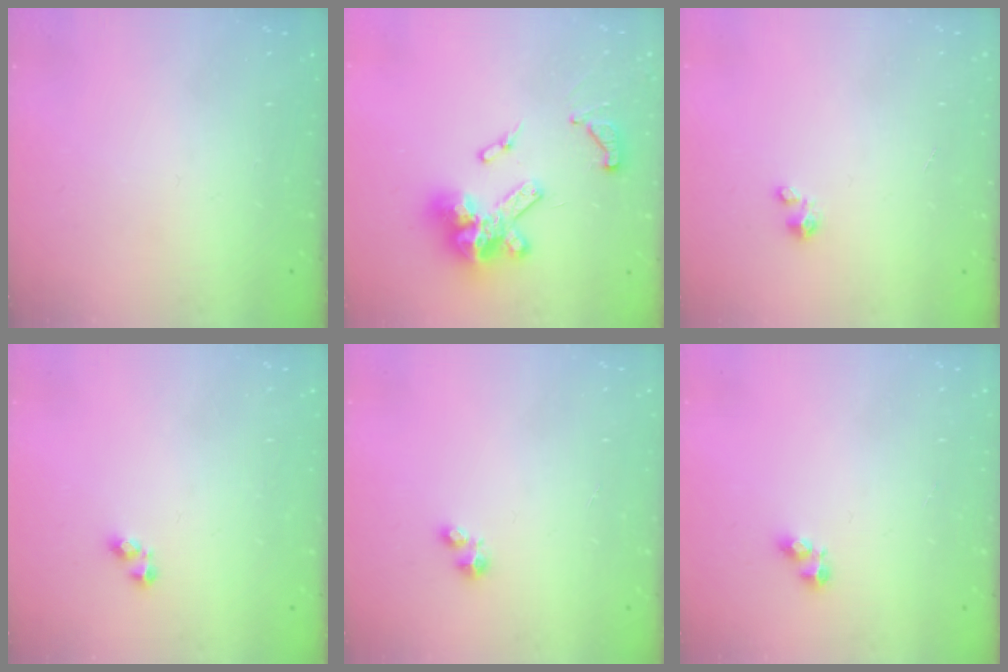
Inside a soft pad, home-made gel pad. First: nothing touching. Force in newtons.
{"total": 17.4, "press": 17.2, "slide": 2.4}
{"total": 1.2, "press": 1.1, "slide": 0.1}
{"total": 2.7, "press": 2.7, "slide": 0.4}
{"total": 1.9, "press": 1.8, "slide": 0.2}
{"total": 3.2, "press": 3.2, "slide": 0.4}